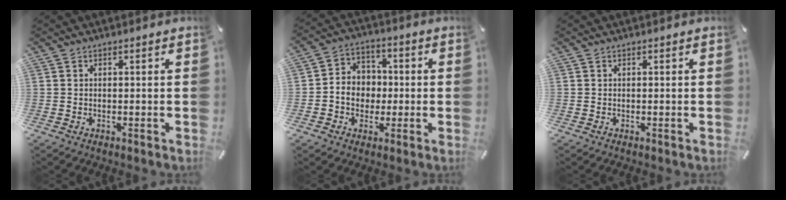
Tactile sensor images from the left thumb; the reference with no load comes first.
{"total": 7.4, "force": [-1.6, 6.7, 2.6], "torque": [-0.058, 0.020, -0.030]}
{"total": 0.0}